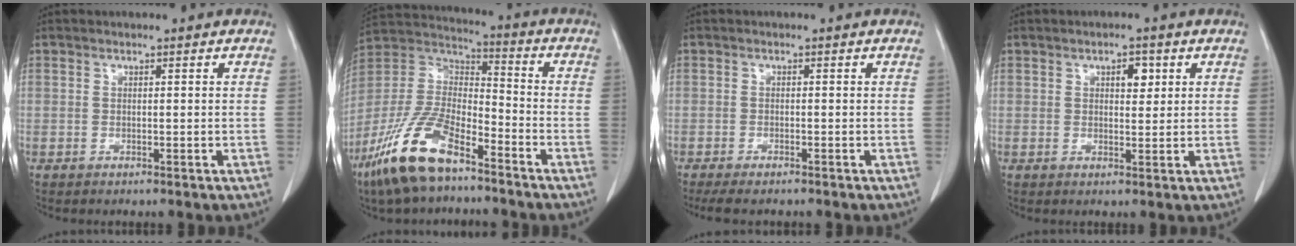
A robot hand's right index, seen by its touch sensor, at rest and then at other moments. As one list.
[{"total": 15.6, "force": [-10.1, 5.1, 10.7], "torque": [-0.236, -0.005, -0.193]}, {"total": 4.7, "force": [-4.0, 0.9, 2.3], "torque": [-0.036, -0.012, -0.057]}, {"total": 2.8, "force": [1.1, 1.4, 2.2], "torque": [-0.032, 0.000, 0.016]}]